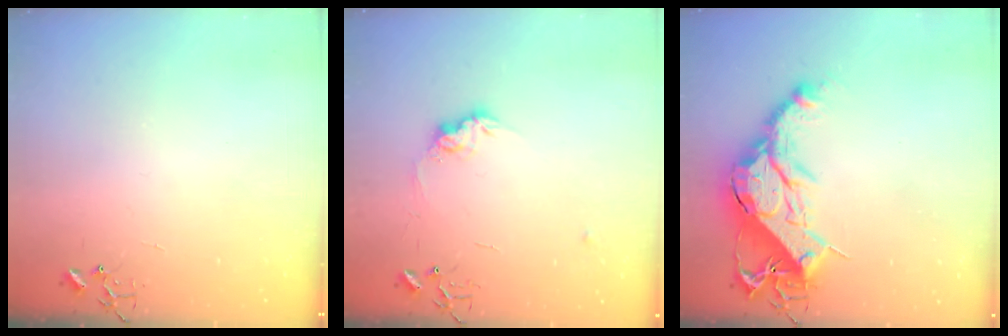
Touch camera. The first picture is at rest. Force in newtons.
{"total": 9.4, "press": 9.3, "slide": 0.5}
{"total": 19.8, "press": 19.8, "slide": 1.2}